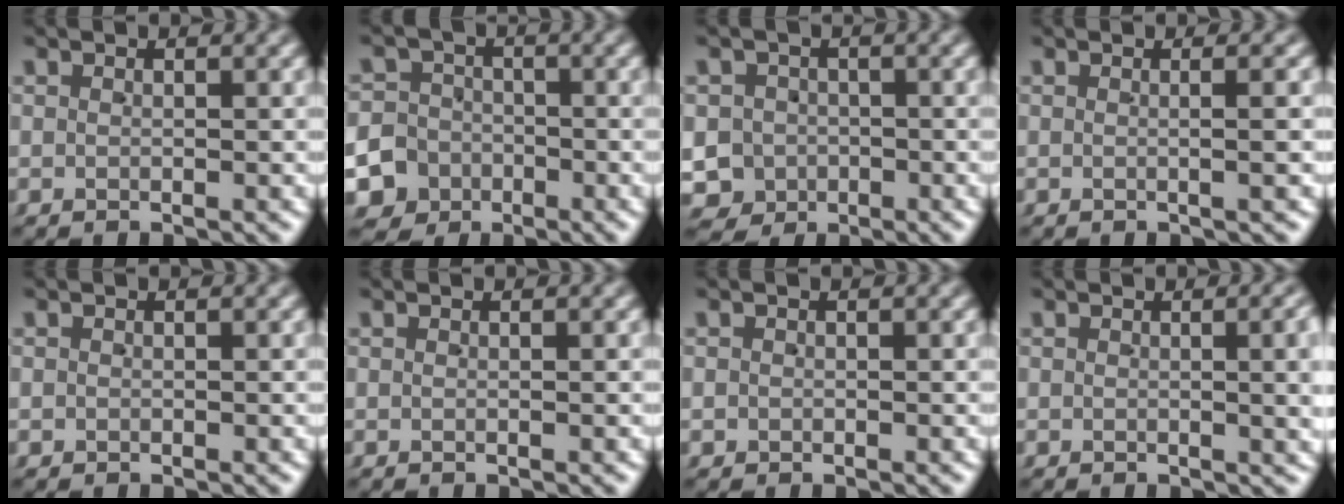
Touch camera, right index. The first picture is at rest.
{"total": 12.8, "force": [-5.6, 11.2, 2.6], "torque": [-0.066, -0.050, -0.100]}
{"total": 10.5, "force": [-2.8, 9.7, 2.9], "torque": [-0.070, -0.041, -0.043]}
{"total": 1.2, "force": [-0.1, -0.8, 0.9], "torque": [-0.015, 0.006, -0.004]}
{"total": 0.0}
{"total": 0.0}
{"total": 0.6, "force": [-0.3, 0.5, 0.0], "torque": [-0.002, -0.004, -0.003]}
{"total": 2.6, "force": [0.5, 0.2, 2.5], "torque": [-0.020, 0.008, 0.004]}